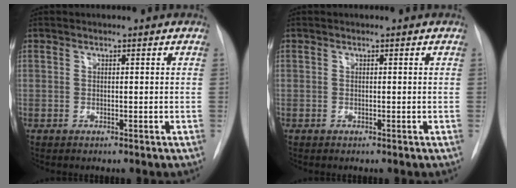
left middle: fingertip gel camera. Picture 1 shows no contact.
{"total": 0.0}